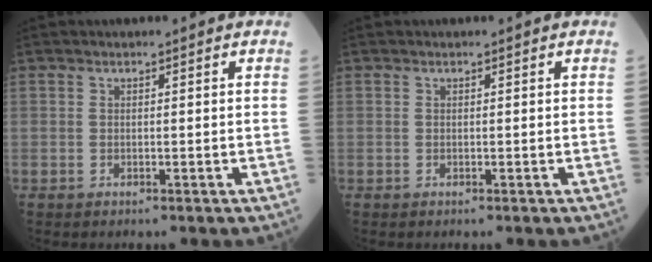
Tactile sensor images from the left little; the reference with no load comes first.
{"total": 0.0}